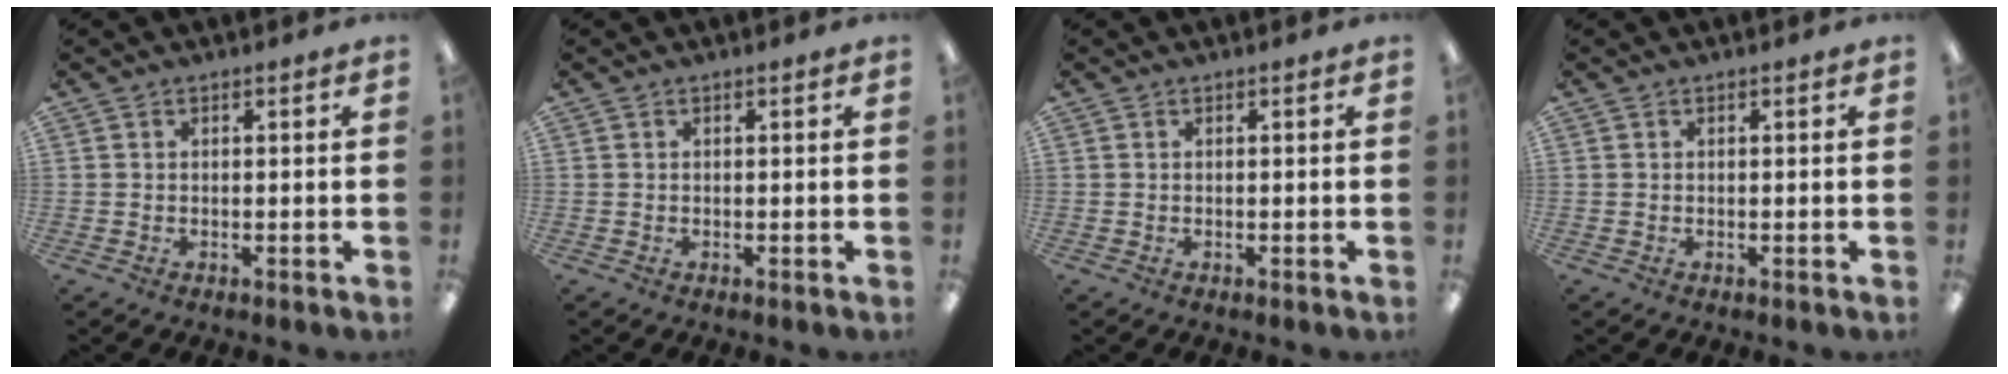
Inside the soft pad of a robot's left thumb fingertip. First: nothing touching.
{"total": 0.0}
{"total": 0.0}
{"total": 0.0}